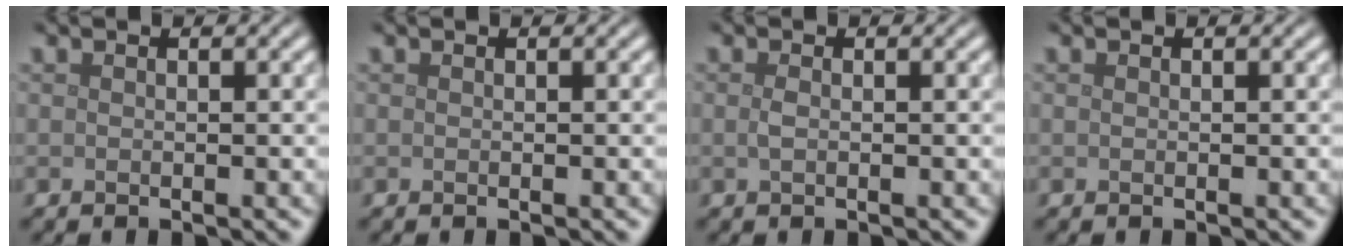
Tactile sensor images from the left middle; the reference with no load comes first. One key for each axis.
{"total": 0.0}
{"total": 0.7, "fx": 0.0, "fy": 0.3, "fz": 0.7, "tx": -0.019, "ty": 0.001, "tz": -0.001}
{"total": 0.0}